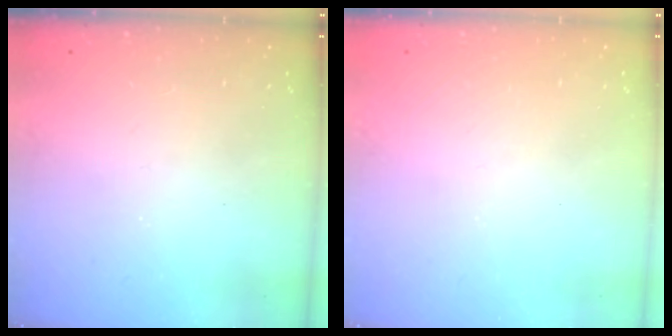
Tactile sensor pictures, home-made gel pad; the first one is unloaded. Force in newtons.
{"total": 0.0}